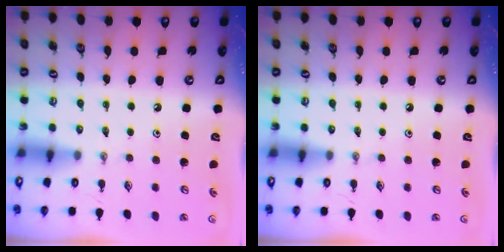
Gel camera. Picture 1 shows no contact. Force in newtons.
{"total": 0.0}